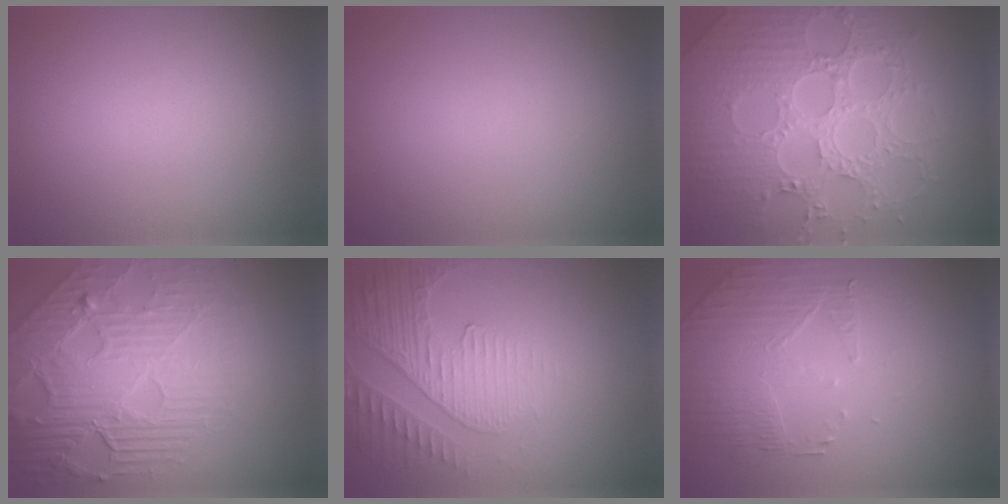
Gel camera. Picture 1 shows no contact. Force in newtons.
{"total": 0.0}
{"total": 8.2, "press": 6.0, "slide": 5.5}
{"total": 8.5, "press": 5.8, "slide": 6.2}
{"total": 4.2, "press": 3.0, "slide": 2.9}
{"total": 2.5, "press": 2.2, "slide": 1.2}